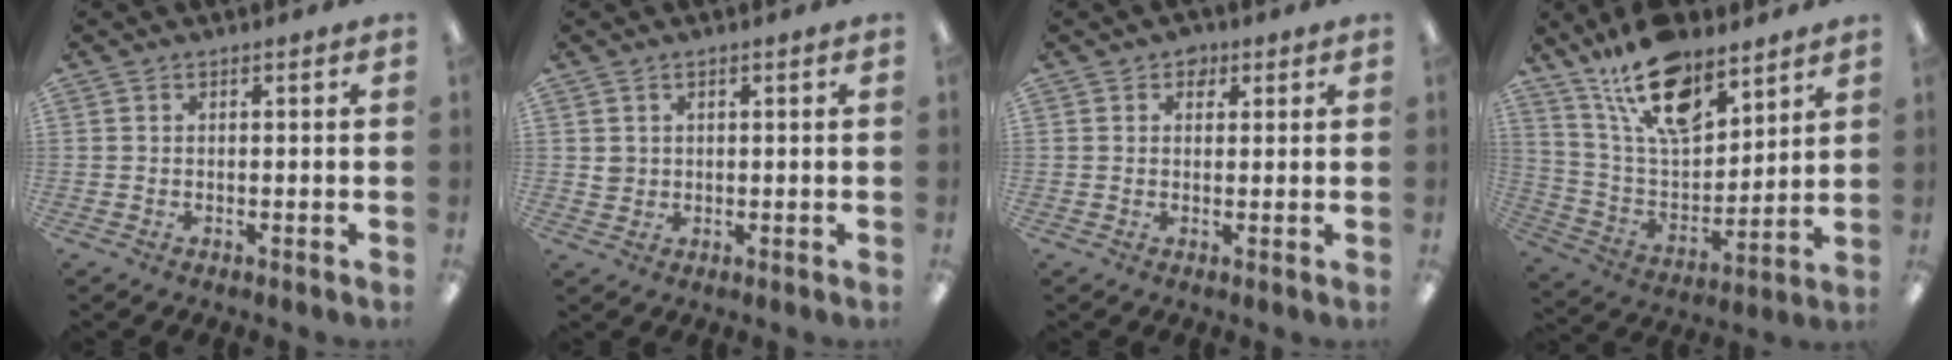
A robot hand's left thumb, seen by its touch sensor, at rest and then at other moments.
{"total": 2.0, "force": [0.7, 1.9, 0.5], "torque": [-0.012, 0.003, 0.012]}
{"total": 2.4, "force": [1.3, 1.8, 0.9], "torque": [-0.003, -0.001, 0.021]}
{"total": 18.0, "force": [12.6, 8.1, 10.0], "torque": [-0.181, -0.065, 0.224]}